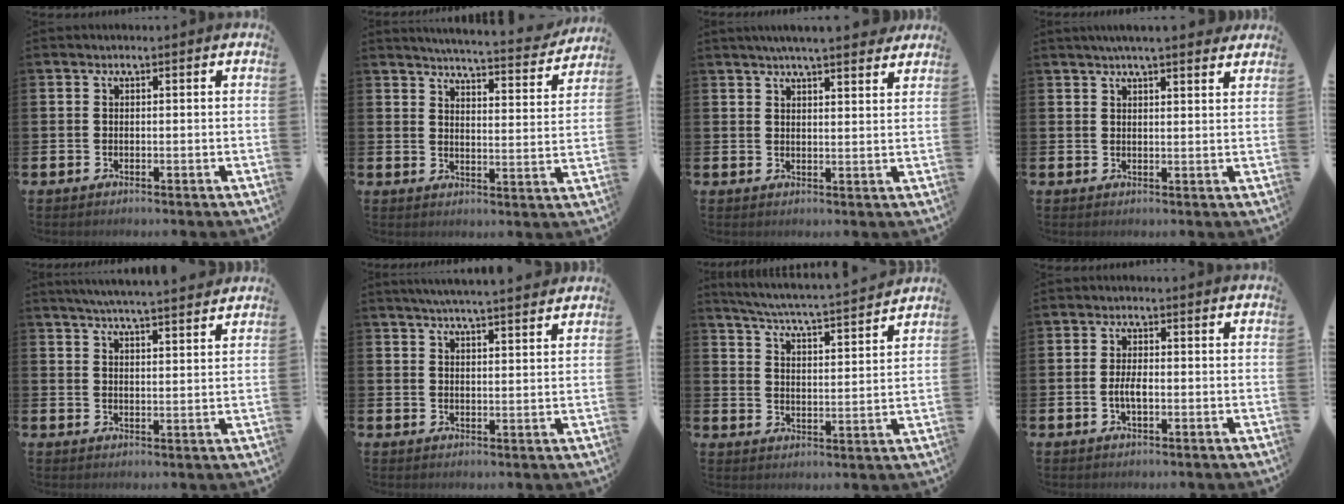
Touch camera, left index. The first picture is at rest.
{"total": 5.0, "force": [4.9, 0.0, 0.9], "torque": [-0.028, -0.042, 0.079]}
{"total": 5.0, "force": [4.7, -0.1, 1.4], "torque": [-0.031, -0.020, 0.084]}
{"total": 4.1, "force": [3.8, 0.0, 1.3], "torque": [-0.026, -0.013, 0.067]}
{"total": 5.2, "force": [5.1, -0.5, 1.0], "torque": [-0.033, -0.027, 0.091]}
{"total": 4.8, "force": [4.6, -0.4, 1.1], "torque": [-0.031, -0.019, 0.083]}
{"total": 5.6, "force": [5.4, -0.3, 1.4], "torque": [-0.053, -0.045, 0.090]}
{"total": 2.6, "force": [-0.5, 1.1, 2.3], "torque": [-0.040, 0.000, -0.010]}